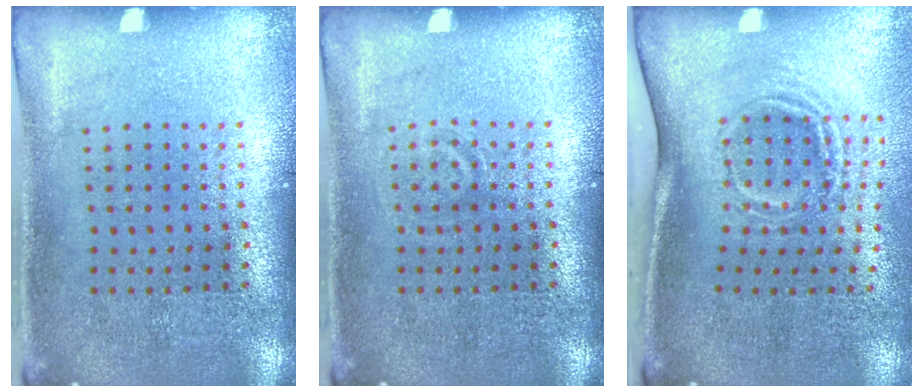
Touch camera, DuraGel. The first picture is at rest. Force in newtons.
{"total": 0.8, "press": 0.7, "slide": 0.2}
{"total": 1.9, "press": 1.2, "slide": 1.4}